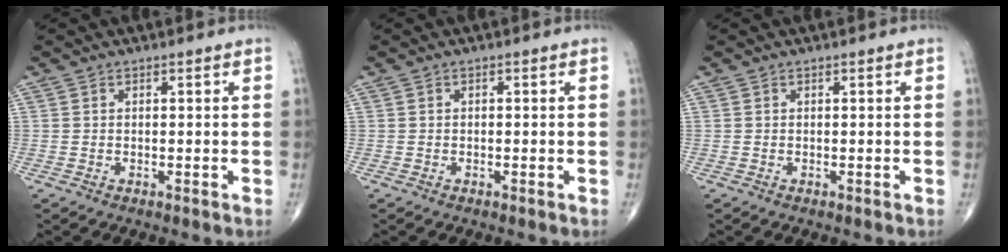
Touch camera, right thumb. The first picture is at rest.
{"total": 0.0}
{"total": 0.0}